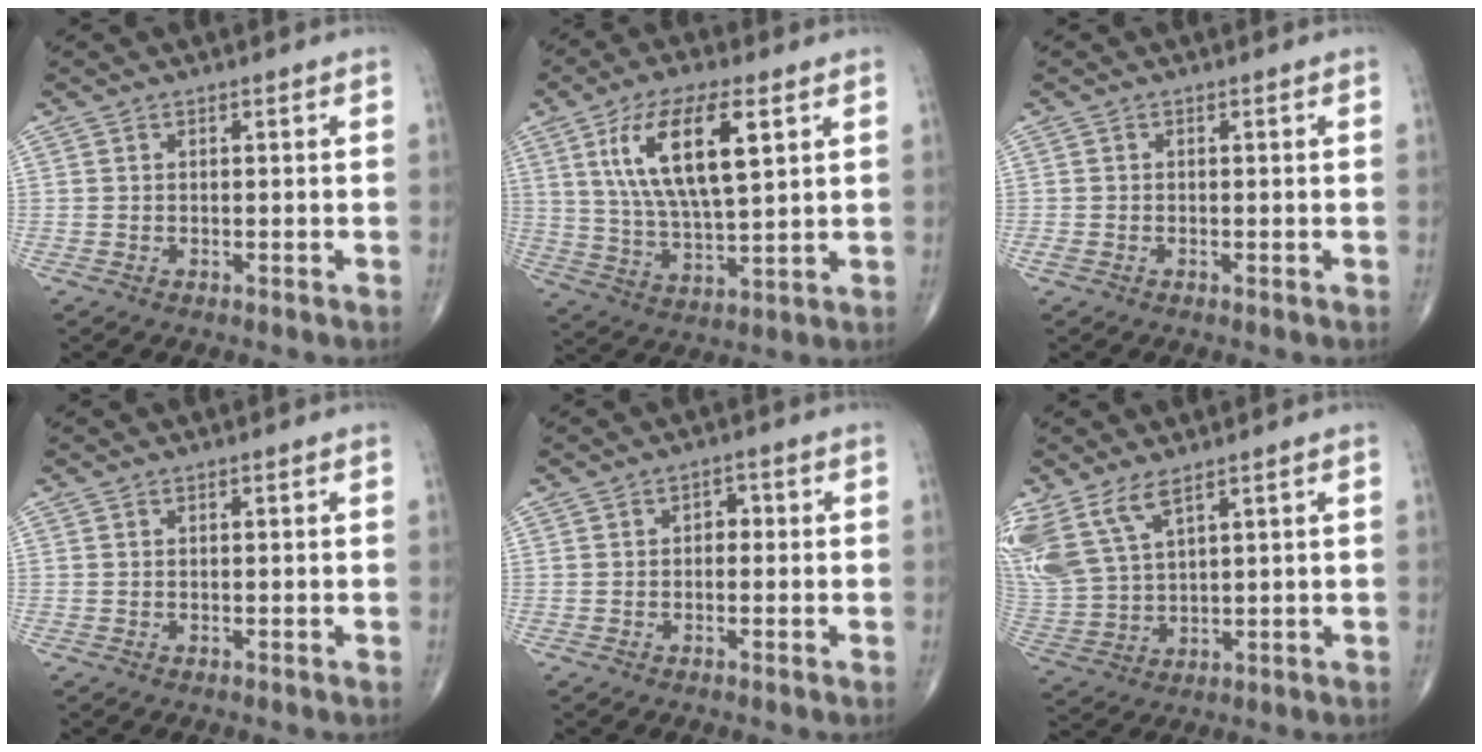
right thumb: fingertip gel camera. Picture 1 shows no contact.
{"total": 16.0, "force": [5.7, 5.8, 13.8], "torque": [-0.253, -0.016, 0.109]}
{"total": 1.1, "force": [-0.4, 0.6, 0.8], "torque": [-0.021, -0.001, -0.009]}
{"total": 0.0}
{"total": 2.1, "force": [0.0, 1.5, 1.5], "torque": [-0.008, 0.008, -0.007]}
{"total": 11.4, "force": [6.9, 4.9, 7.6], "torque": [-0.178, -0.019, 0.156]}